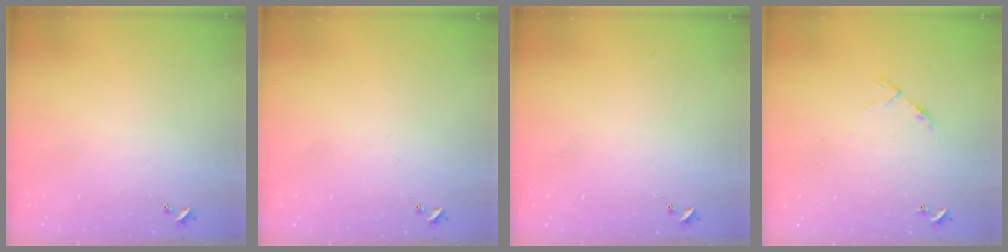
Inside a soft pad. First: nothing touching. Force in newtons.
{"total": 0.0}
{"total": 0.0}
{"total": 6.4, "press": 6.4, "slide": 0.5}